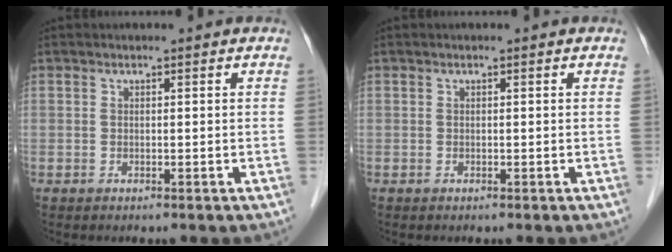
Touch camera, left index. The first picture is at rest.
{"total": 0.0}